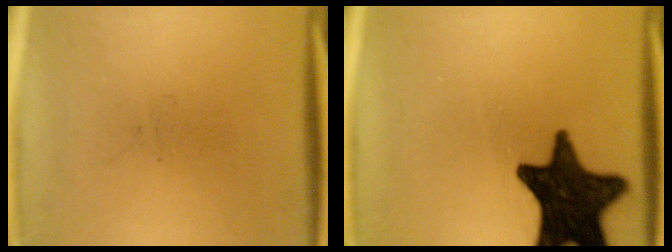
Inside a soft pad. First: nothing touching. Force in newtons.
{"total": 17.2}